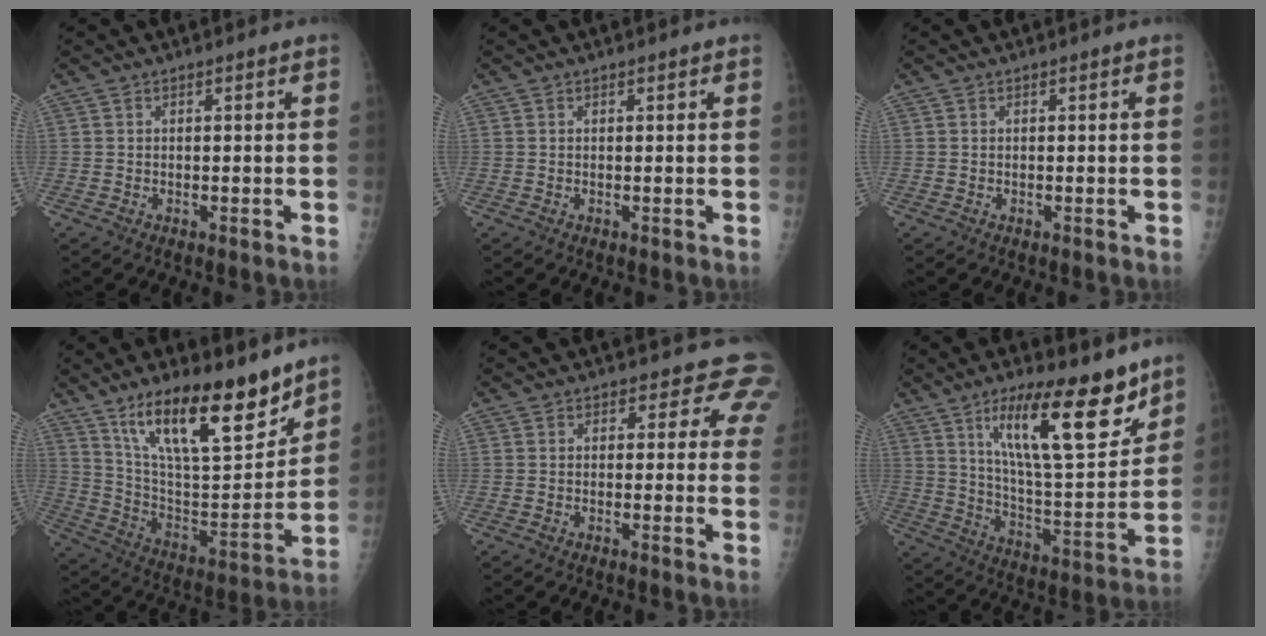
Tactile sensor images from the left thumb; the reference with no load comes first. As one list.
[{"total": 0.0}, {"total": 0.0}, {"total": 23.3, "force": [15.6, 7.6, 15.5], "torque": [-0.215, -0.072, 0.274]}, {"total": 5.3, "force": [3.8, 3.5, 1.1], "torque": [0.027, -0.012, 0.016]}, {"total": 20.8, "force": [12.3, 6.1, 15.6], "torque": [-0.212, -0.073, 0.211]}]